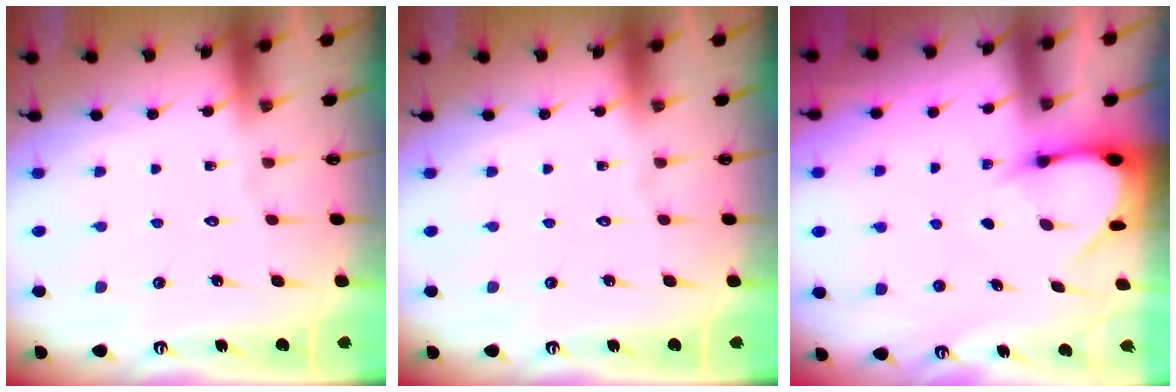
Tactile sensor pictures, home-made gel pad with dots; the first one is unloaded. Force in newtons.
{"total": 0.0}
{"total": 3.6, "press": 3.6, "slide": 0.2}